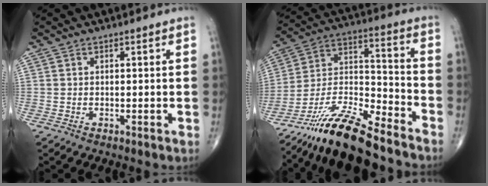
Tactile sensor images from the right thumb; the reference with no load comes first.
{"total": 18.2, "force": [-15.2, 3.8, 9.3], "torque": [-0.174, 0.080, -0.278]}